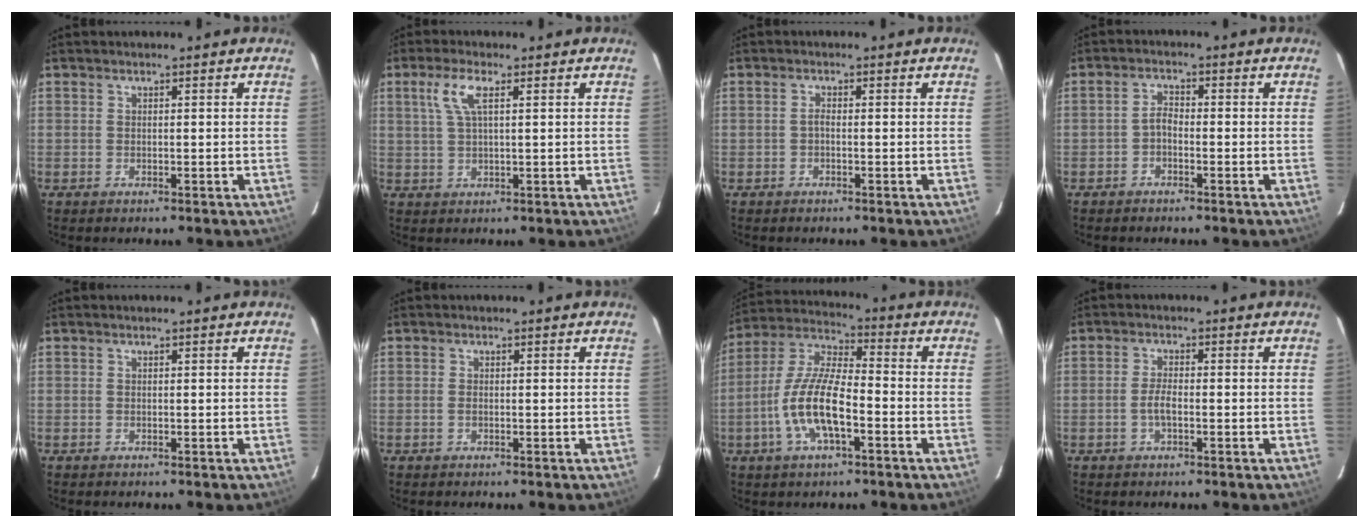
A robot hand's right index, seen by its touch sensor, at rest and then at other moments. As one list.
[{"total": 4.9, "force": [1.9, 1.3, 4.4], "torque": [-0.091, 0.007, 0.039]}, {"total": 0.8, "force": [-0.3, 0.3, 0.7], "torque": [-0.014, 0.005, -0.009]}, {"total": 1.9, "force": [-1.2, 0.9, 1.2], "torque": [-0.026, 0.008, -0.024]}, {"total": 0.0}, {"total": 0.8, "force": [-0.3, 0.5, 0.6], "torque": [-0.014, -0.001, -0.006]}, {"total": 12.9, "force": [-4.4, 4.2, 11.4], "torque": [-0.240, 0.000, -0.084]}, {"total": 2.6, "force": [-0.9, 0.6, 2.3], "torque": [-0.051, 0.002, -0.018]}]